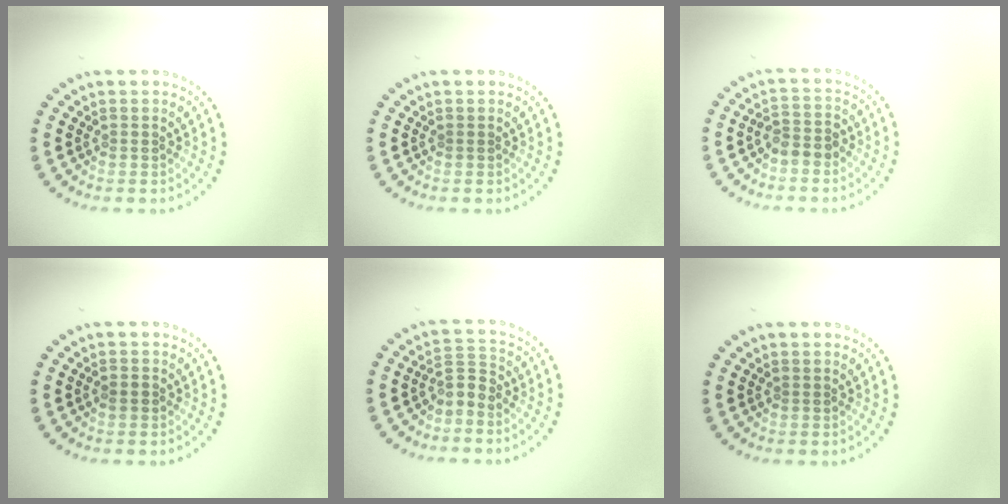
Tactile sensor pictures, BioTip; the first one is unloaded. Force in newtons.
{"total": 0.0}
{"total": 2.0, "press": 1.8, "slide": 0.8}
{"total": 0.9, "press": 0.8, "slide": 0.3}
{"total": 2.0, "press": 1.4, "slide": 1.4}
{"total": 0.0}